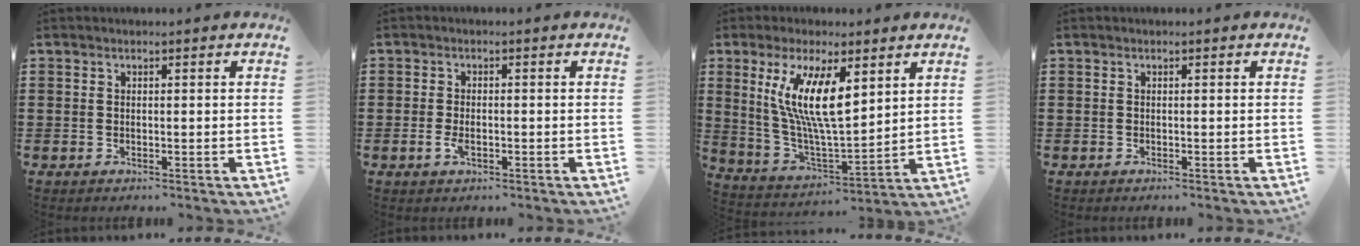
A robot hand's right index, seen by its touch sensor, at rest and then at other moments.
{"total": 2.1, "force": [-0.4, 0.9, 1.8], "torque": [-0.049, -0.009, -0.010]}
{"total": 11.6, "force": [4.7, 3.1, 10.2], "torque": [-0.210, -0.011, 0.084]}
{"total": 0.0}